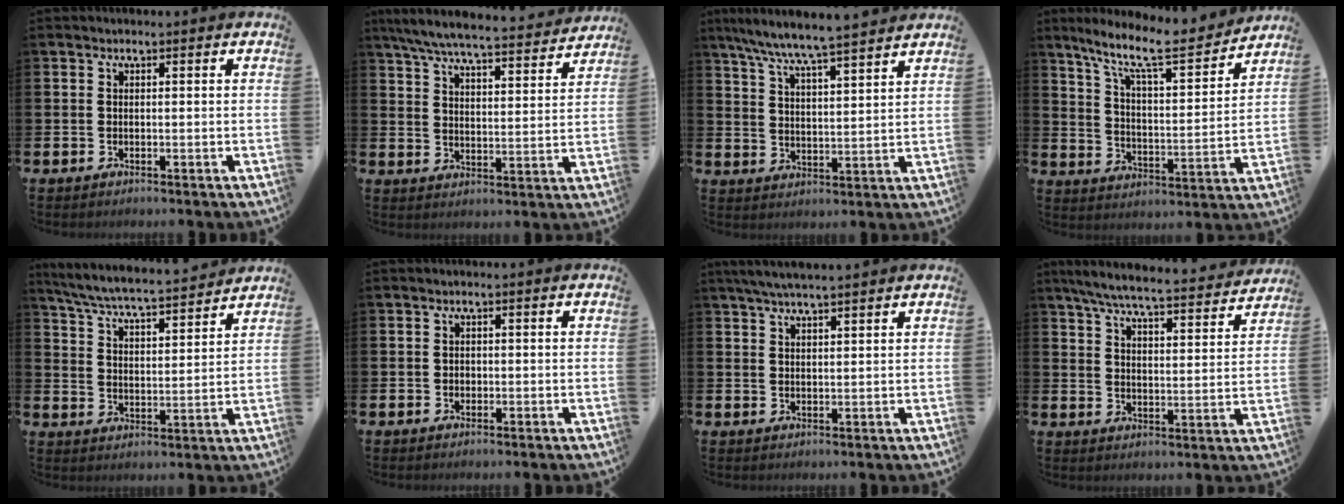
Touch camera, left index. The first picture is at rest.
{"total": 7.4, "force": [6.9, 0.7, 2.6], "torque": [-0.072, -0.048, 0.118]}
{"total": 7.3, "force": [7.0, -0.4, 2.1], "torque": [-0.071, -0.042, 0.123]}
{"total": 10.3, "force": [8.7, 1.7, 5.2], "torque": [-0.130, -0.052, 0.146]}
{"total": 6.5, "force": [6.2, 0.3, 1.9], "torque": [-0.066, -0.047, 0.106]}
{"total": 0.7, "force": [0.0, 0.7, 0.2], "torque": [0.008, 0.001, -0.005]}
{"total": 3.9, "force": [3.6, 0.0, 1.6], "torque": [-0.046, -0.001, 0.068]}
{"total": 7.2, "force": [6.6, 0.7, 2.8], "torque": [-0.075, -0.046, 0.112]}